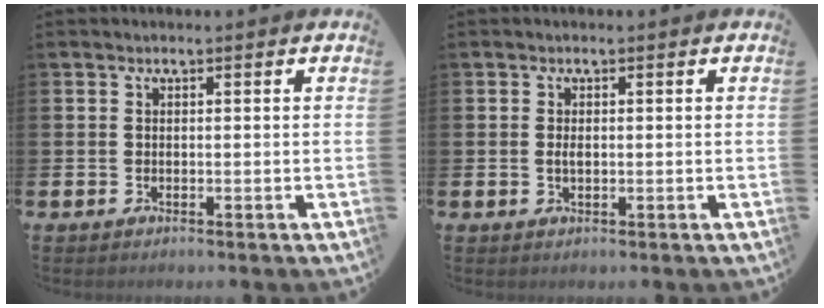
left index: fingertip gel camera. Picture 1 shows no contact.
{"total": 1.0, "force": [0.0, 0.5, 0.8], "torque": [-0.011, 0.001, -0.003]}